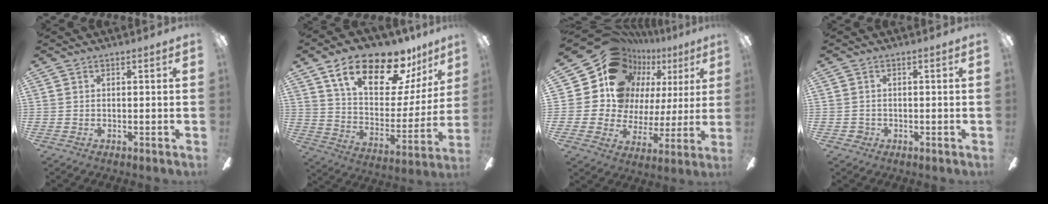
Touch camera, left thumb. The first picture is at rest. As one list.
[{"total": 22.2, "force": [15.1, 9.6, 13.1], "torque": [-0.213, -0.088, 0.259]}, {"total": 19.1, "force": [12.3, 13.0, 6.7], "torque": [-0.129, -0.080, 0.247]}, {"total": 1.6, "force": [-0.5, 1.4, 0.4], "torque": [-0.008, 0.006, -0.012]}]